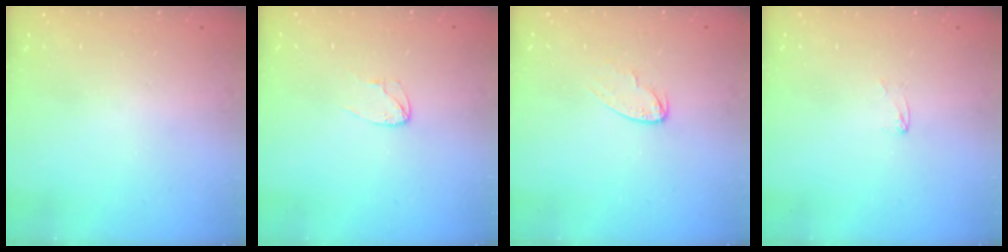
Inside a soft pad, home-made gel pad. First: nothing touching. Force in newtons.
{"total": 4.0, "press": 3.9, "slide": 0.3}
{"total": 5.1, "press": 5.1, "slide": 0.4}
{"total": 1.7, "press": 1.6, "slide": 0.1}